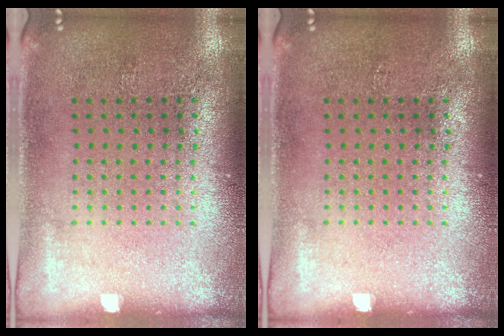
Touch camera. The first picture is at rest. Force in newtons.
{"total": 0.0}